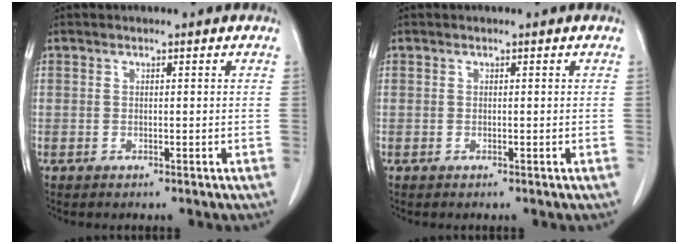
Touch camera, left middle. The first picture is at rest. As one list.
[{"total": 0.0}]